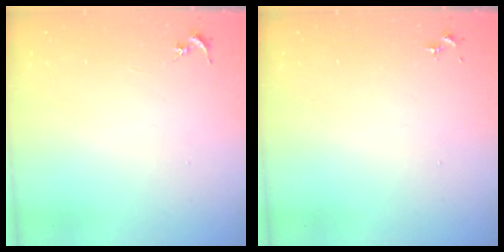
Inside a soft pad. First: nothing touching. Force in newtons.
{"total": 0.0}